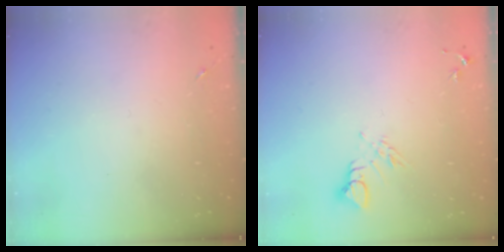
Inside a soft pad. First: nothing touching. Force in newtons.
{"total": 6.6, "press": 6.6, "slide": 0.5}